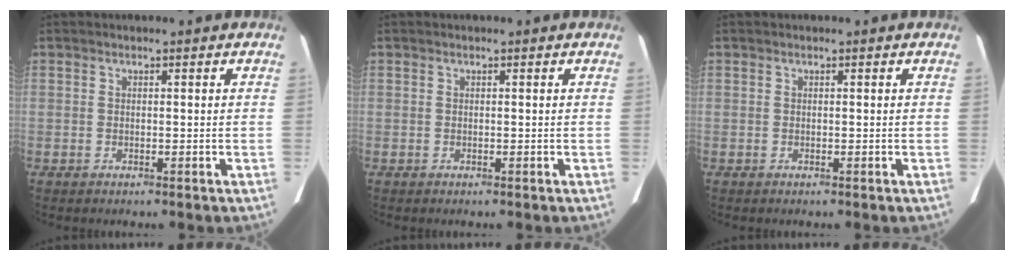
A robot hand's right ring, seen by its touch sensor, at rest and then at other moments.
{"total": 0.0}
{"total": 0.0}